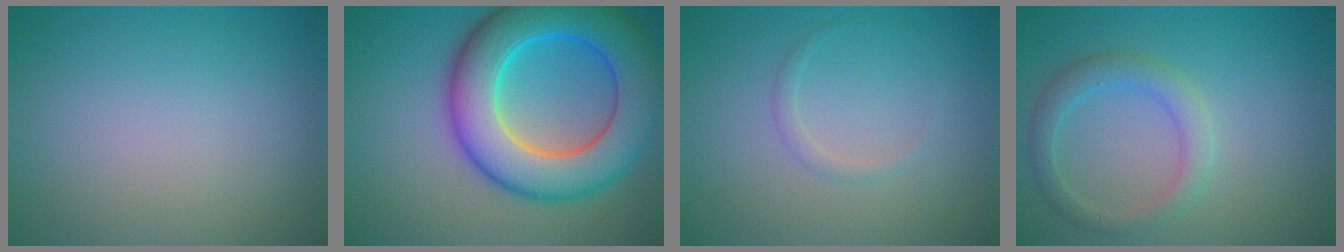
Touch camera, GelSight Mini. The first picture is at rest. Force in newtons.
{"total": 11.4, "press": 11.4, "slide": 0.3}
{"total": 1.0, "press": 1.0, "slide": 0.1}
{"total": 2.9, "press": 2.9, "slide": 0.1}